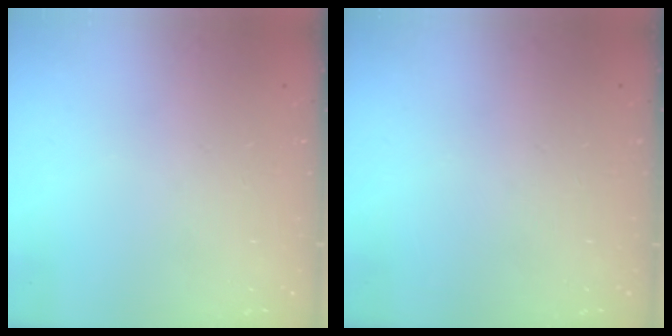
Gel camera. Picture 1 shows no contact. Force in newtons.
{"total": 0.0}